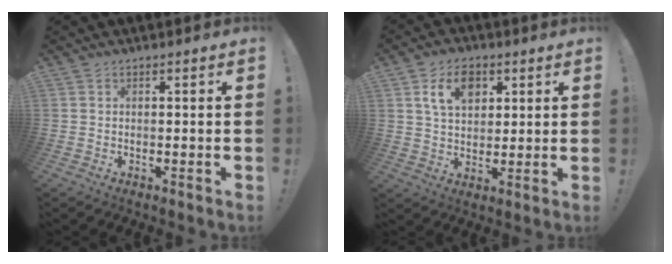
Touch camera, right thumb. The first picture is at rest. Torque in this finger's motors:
{"motor_torque": [0.00, 0.00, 0.00, 0.00, 0.02]}